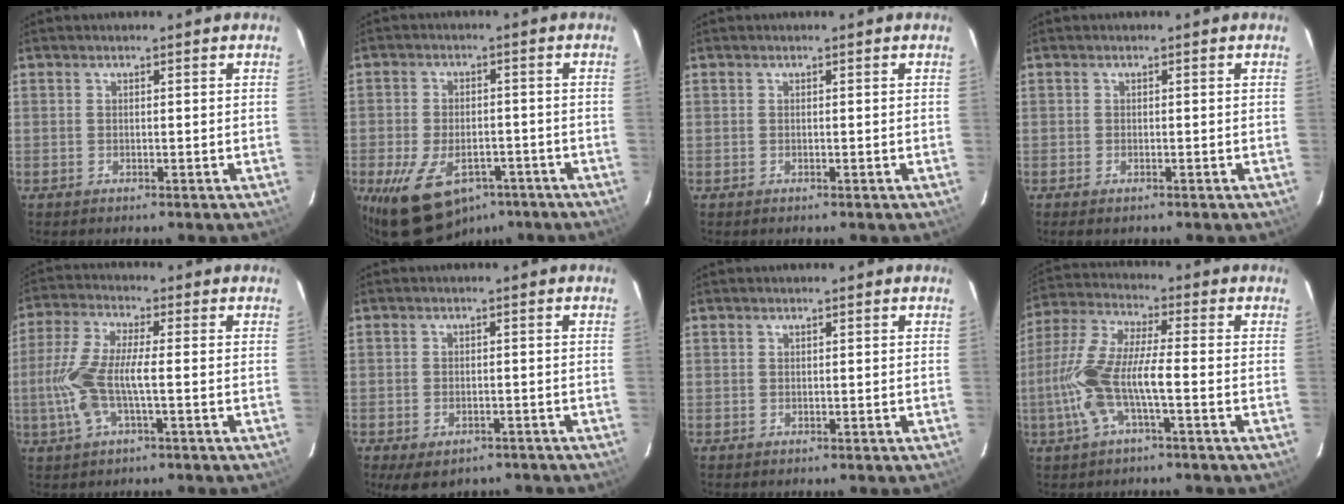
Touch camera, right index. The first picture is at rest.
{"total": 15.2, "force": [-8.5, 8.9, 8.9], "torque": [-0.193, -0.017, -0.127]}
{"total": 0.0}
{"total": 1.1, "force": [-0.8, 0.5, 0.6], "torque": [-0.012, -0.004, -0.015]}
{"total": 9.9, "force": [-1.9, 2.6, 9.4], "torque": [-0.207, 0.001, -0.036]}
{"total": 6.5, "force": [-4.3, 3.5, 3.3], "torque": [-0.060, -0.012, -0.053]}
{"total": 0.5, "force": [0.2, 0.5, 0.0], "torque": [0.003, 0.003, 0.004]}
{"total": 12.0, "force": [-3.2, 2.5, 11.3], "torque": [-0.246, 0.002, -0.062]}